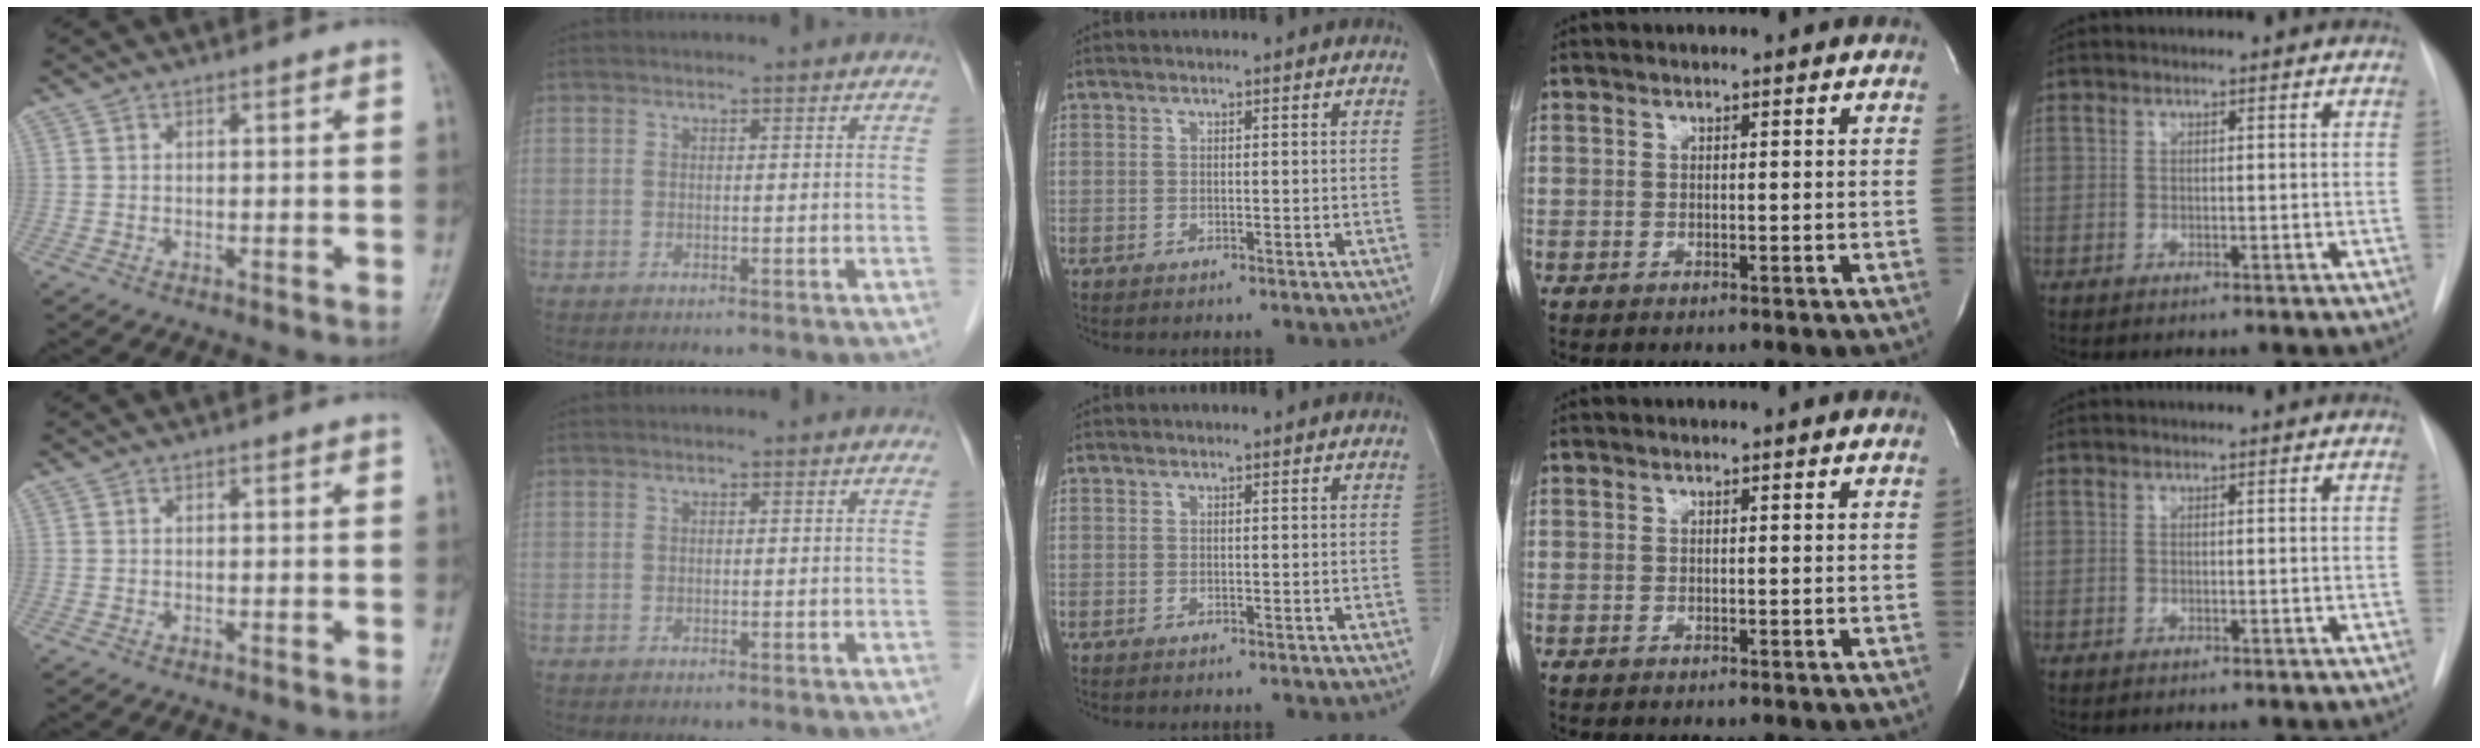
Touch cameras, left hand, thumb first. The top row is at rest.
{}